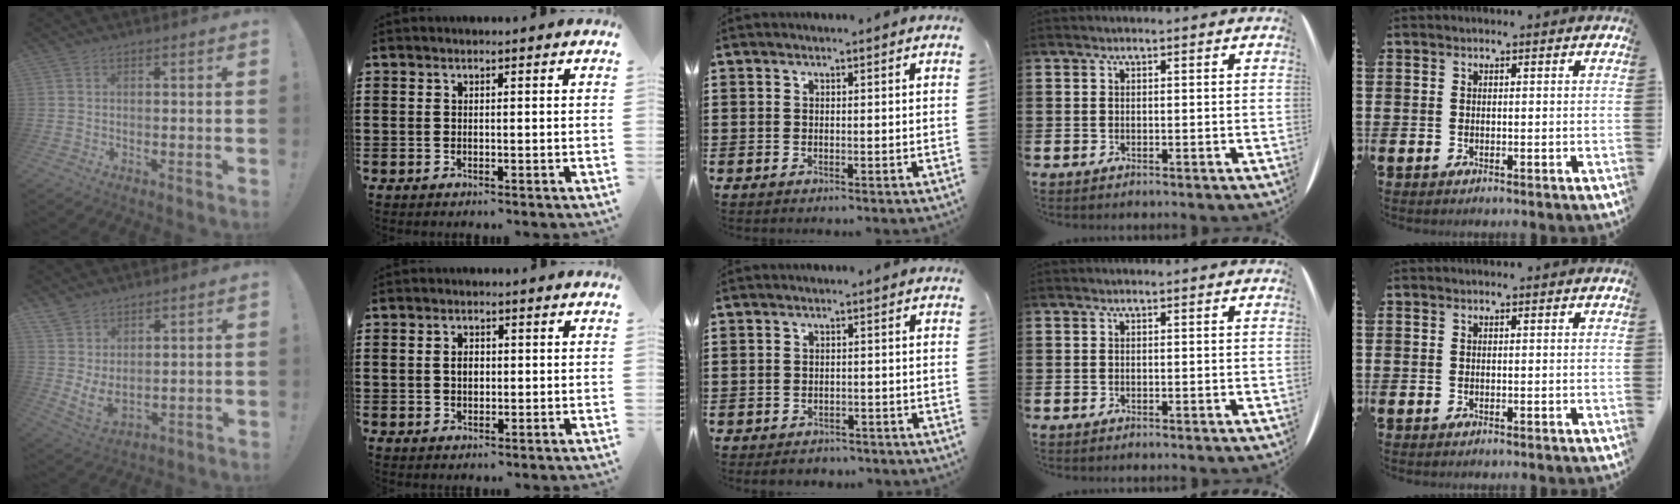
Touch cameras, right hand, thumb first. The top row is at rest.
{"thumb": {"total": 6.2, "force": [3.6, 3.3, 3.7], "torque": [-0.075, -0.037, 0.072]}, "index": {"total": 2.5, "force": [0.2, 1.7, 1.9], "torque": [-0.039, 0.007, 0.002]}, "middle": {"total": 1.4, "force": [-1.4, 0.4, 0.1], "torque": [-0.009, -0.001, -0.029]}}